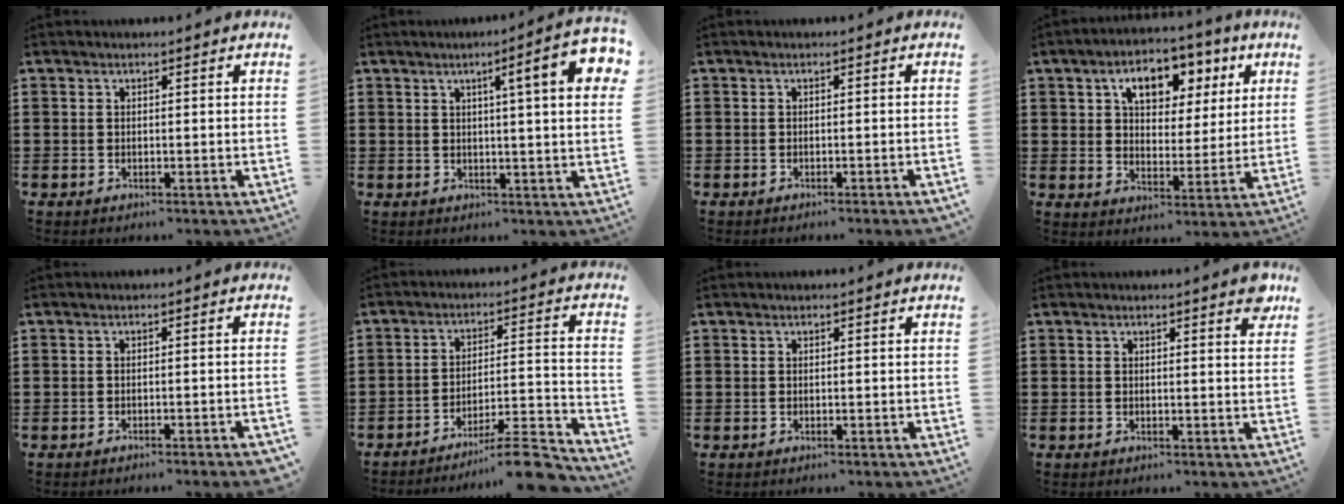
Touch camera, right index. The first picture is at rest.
{"total": 8.6, "force": [2.7, 0.2, 8.2], "torque": [-0.133, -0.005, 0.037]}
{"total": 0.9, "force": [-0.7, -0.1, 0.5], "torque": [-0.009, -0.002, -0.013]}
{"total": 8.3, "force": [4.0, 5.0, 5.2], "torque": [-0.095, 0.004, 0.063]}
{"total": 1.5, "force": [-1.3, -0.2, 0.7], "torque": [-0.012, 0.000, -0.024]}
{"total": 10.1, "force": [-8.7, 1.0, 5.0], "torque": [-0.065, 0.020, -0.166]}
{"total": 0.0}
{"total": 1.8, "force": [1.4, 0.4, 1.1], "torque": [-0.002, -0.006, 0.021]}